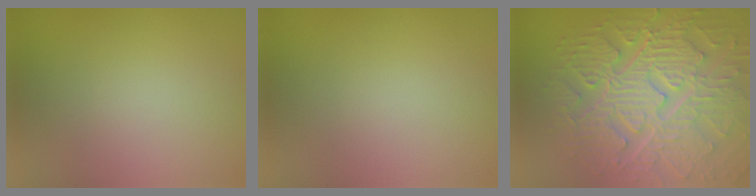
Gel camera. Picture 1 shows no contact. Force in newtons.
{"total": 0.0}
{"total": 9.2, "press": 6.7, "slide": 6.3}